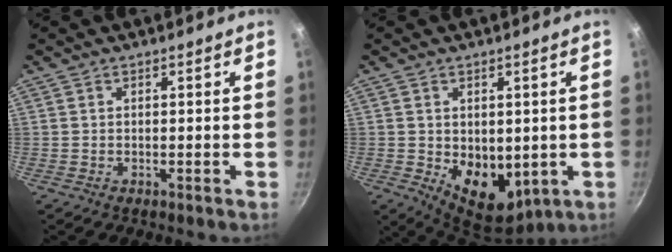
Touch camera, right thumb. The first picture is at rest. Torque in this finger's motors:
{"motor_torque": [-0.70, 0.96, 0.34, 0.26, 0.06]}